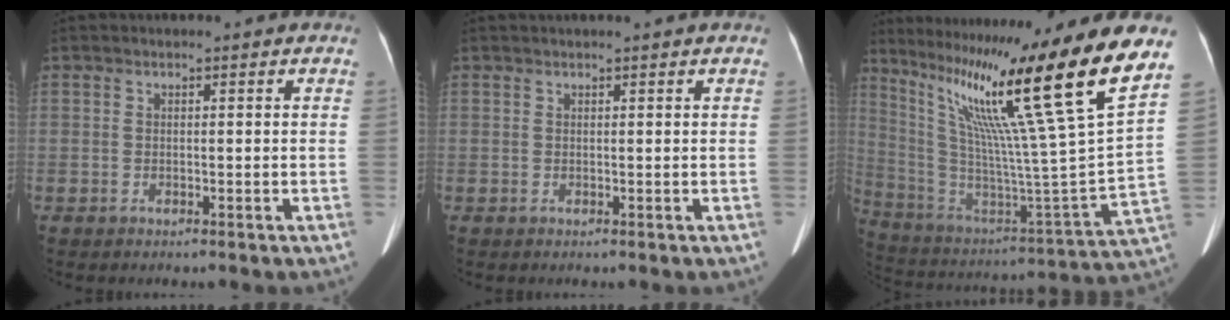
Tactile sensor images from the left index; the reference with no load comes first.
{"total": 3.8, "force": [3.4, -0.2, 1.8], "torque": [-0.019, 0.012, 0.038]}
{"total": 26.6, "force": [17.8, -3.4, 19.6], "torque": [-0.340, -0.075, 0.282]}